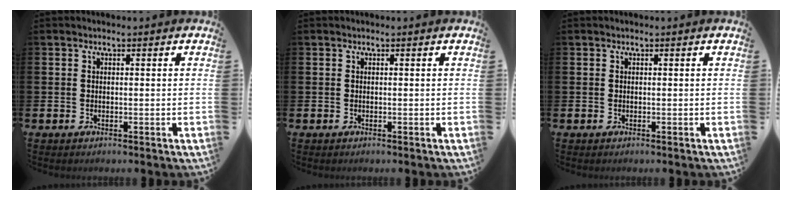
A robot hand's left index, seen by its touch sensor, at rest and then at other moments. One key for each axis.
{"total": 0.0}
{"total": 0.0}